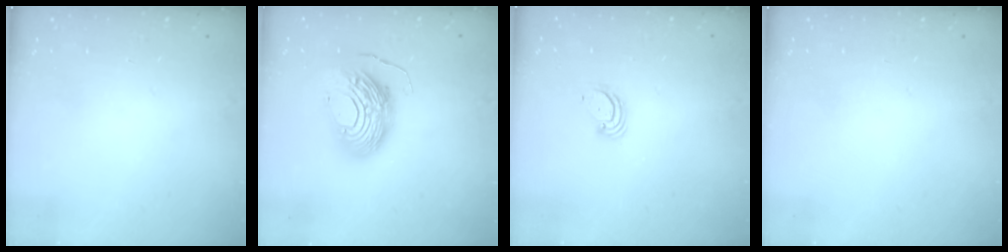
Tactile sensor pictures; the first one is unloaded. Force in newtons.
{"total": 16.1, "press": 16.0, "slide": 1.6}
{"total": 3.9, "press": 3.9, "slide": 0.2}
{"total": 0.0}